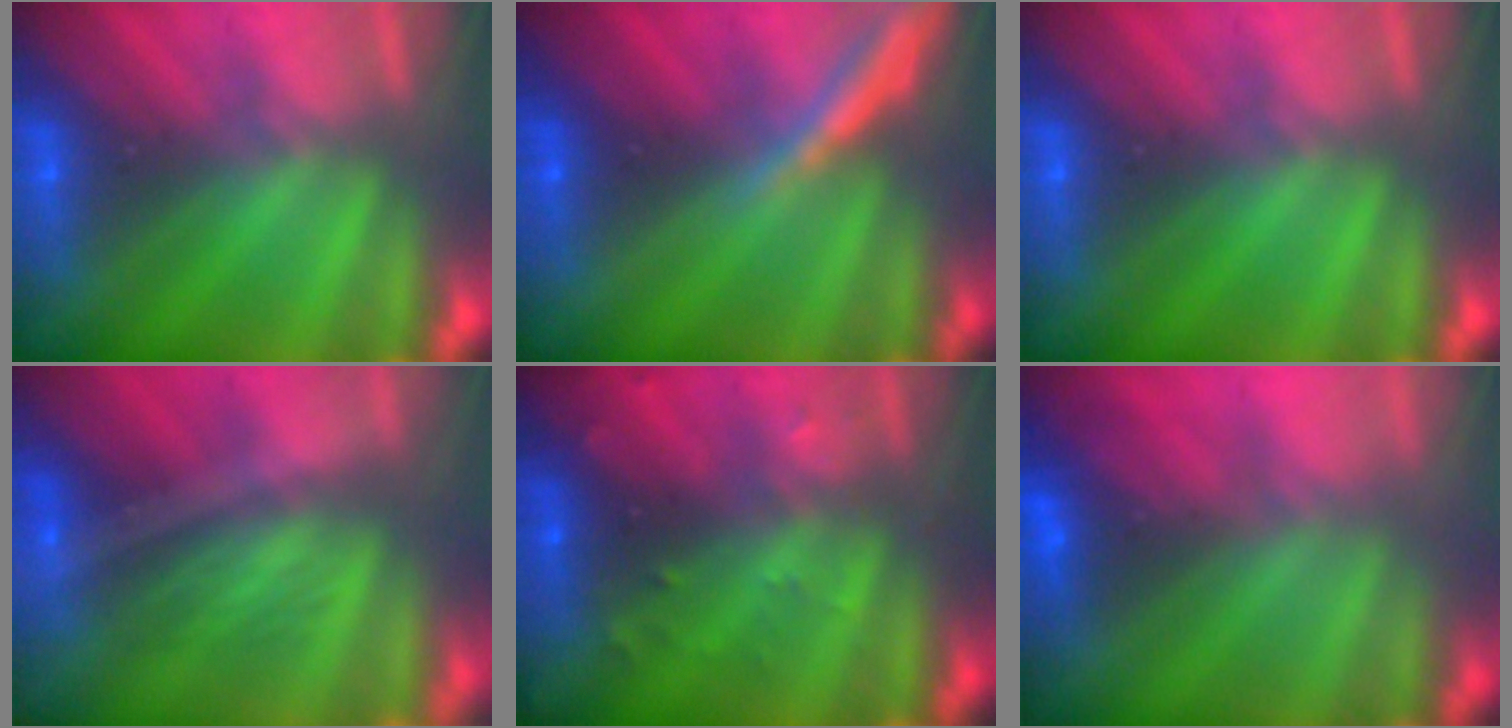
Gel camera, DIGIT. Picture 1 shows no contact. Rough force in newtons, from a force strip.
{"total": 3.3}
{"total": 0.0}
{"total": 1.9}
{"total": 2.9}
{"total": 2.8}